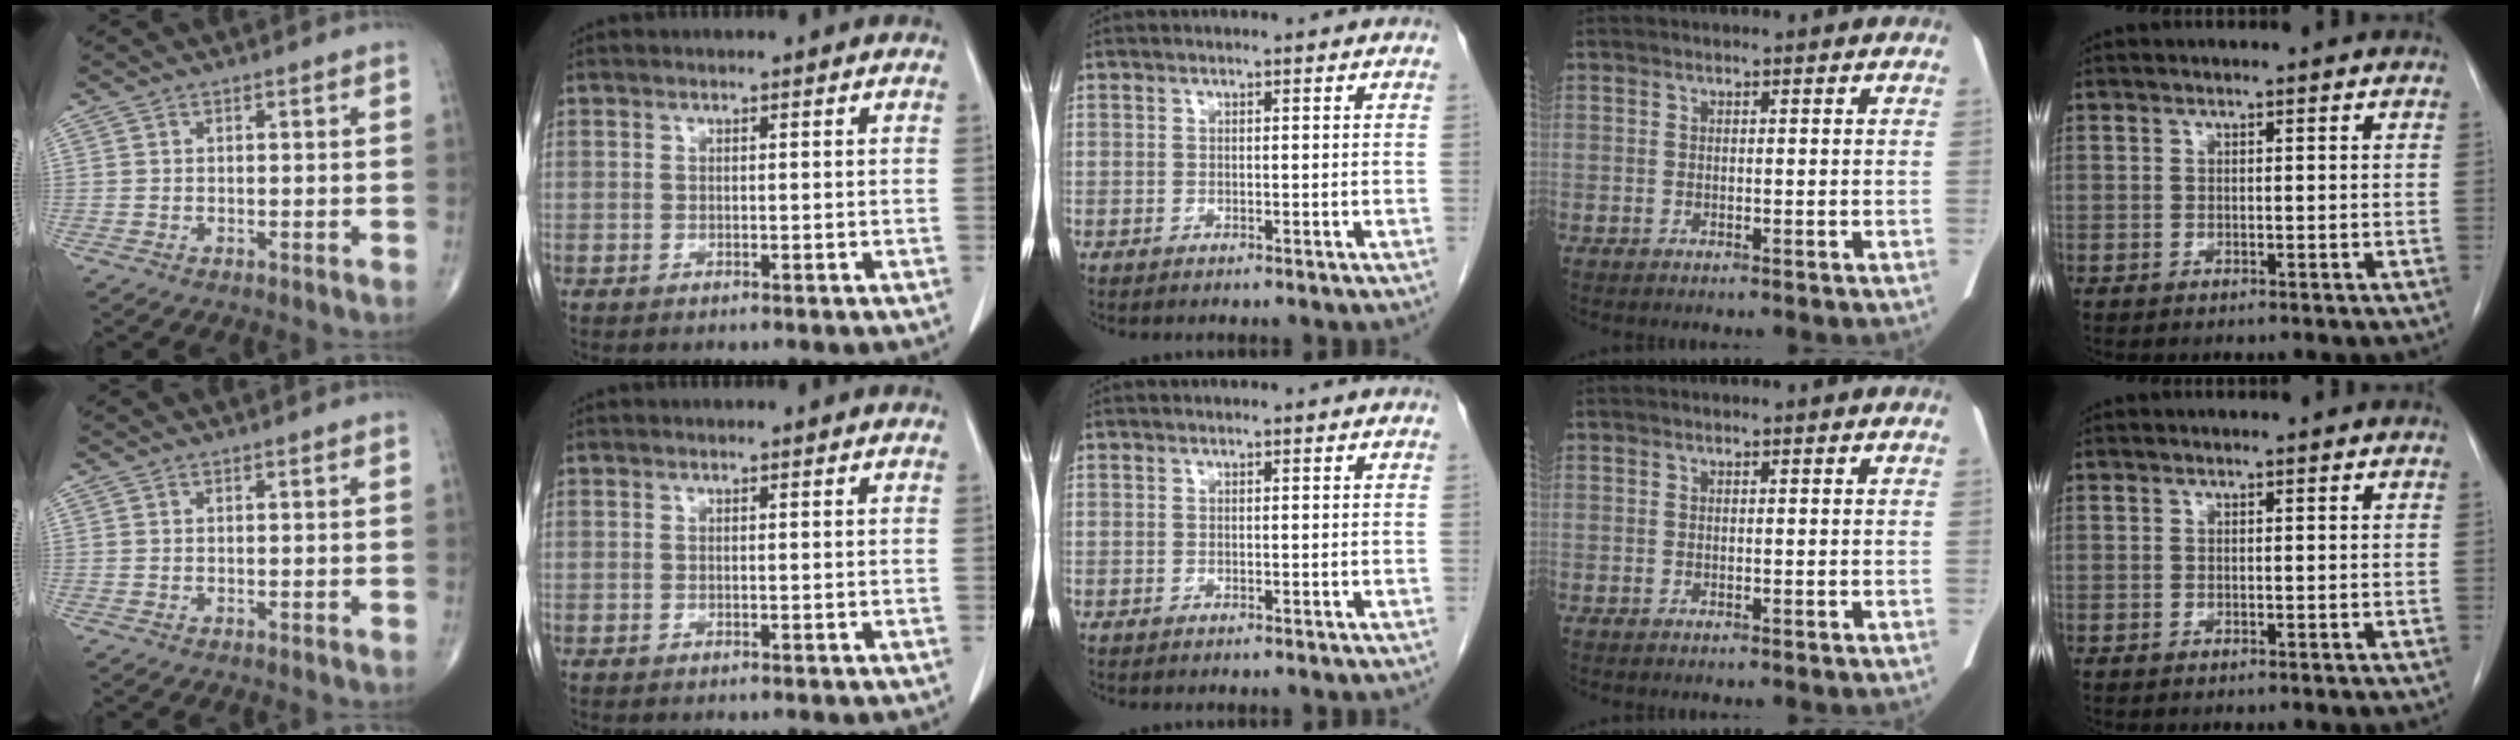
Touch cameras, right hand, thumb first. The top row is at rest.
{}